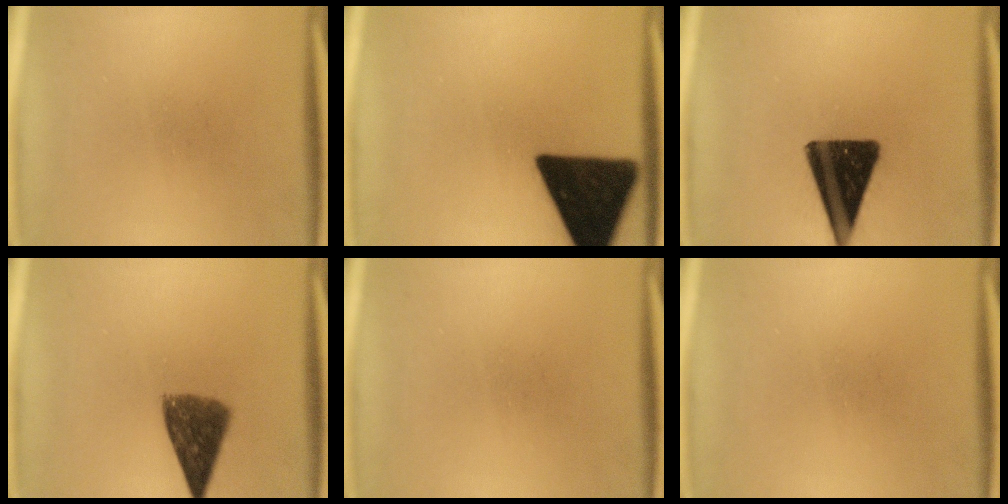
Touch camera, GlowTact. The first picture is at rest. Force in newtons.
{"total": 19.1}
{"total": 16.4}
{"total": 8.1}
{"total": 0.0}
{"total": 0.0}